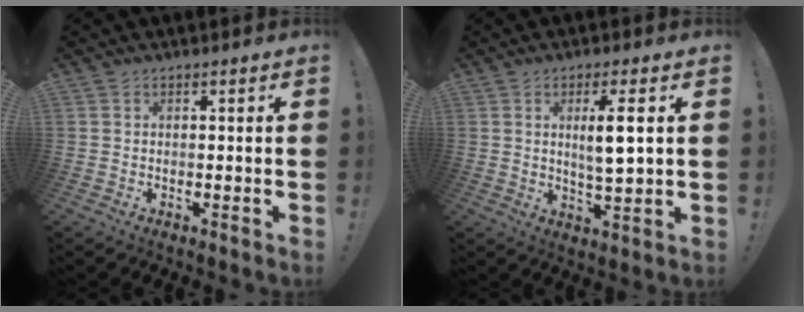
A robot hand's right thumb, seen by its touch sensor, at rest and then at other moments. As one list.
[{"total": 7.4, "force": [2.0, 1.1, 7.0], "torque": [-0.109, -0.008, 0.028]}]